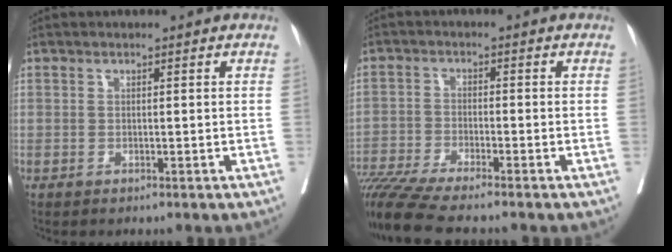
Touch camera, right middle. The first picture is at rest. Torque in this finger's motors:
{"motor_torque": [1.00, -1.14, 0.20, 0.08]}